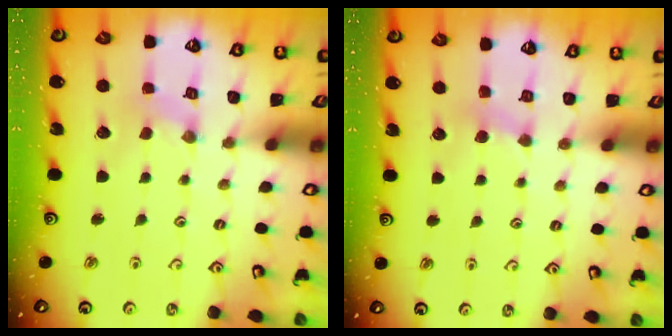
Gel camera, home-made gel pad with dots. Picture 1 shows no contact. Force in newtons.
{"total": 3.0, "press": 3.0, "slide": 0.2}